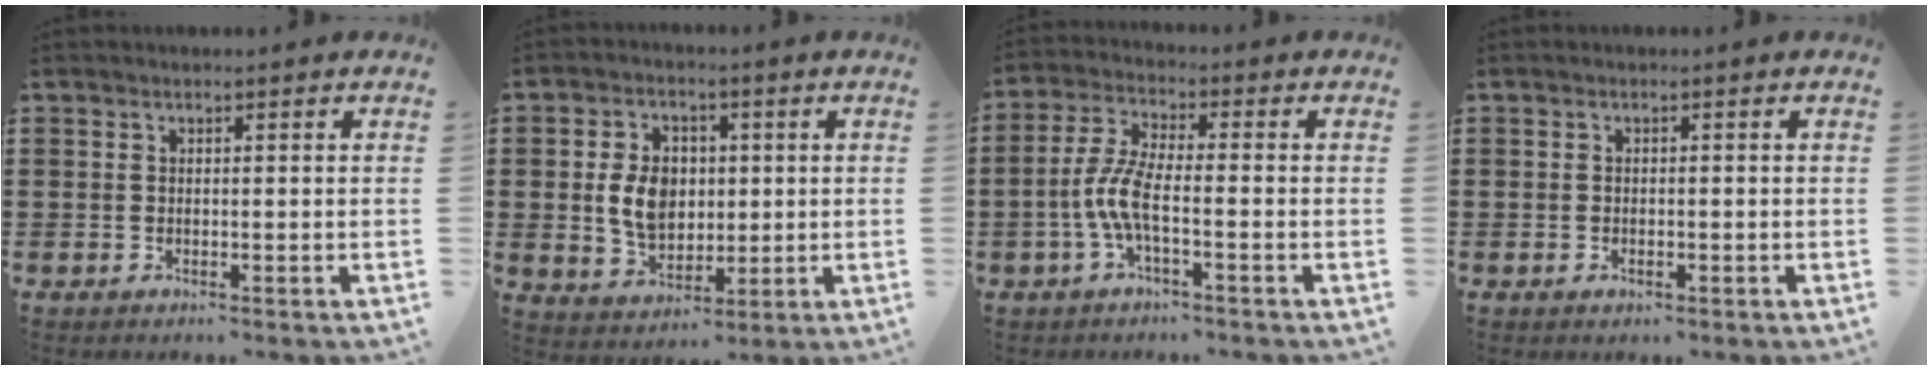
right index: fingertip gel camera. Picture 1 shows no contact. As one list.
[{"total": 7.8, "force": [0.6, 5.8, 5.3], "torque": [-0.111, 0.007, 0.005]}, {"total": 6.3, "force": [-2.1, 1.8, 5.6], "torque": [-0.148, -0.015, -0.051]}, {"total": 0.7, "force": [-0.3, 0.2, 0.6], "torque": [-0.013, -0.005, -0.004]}]